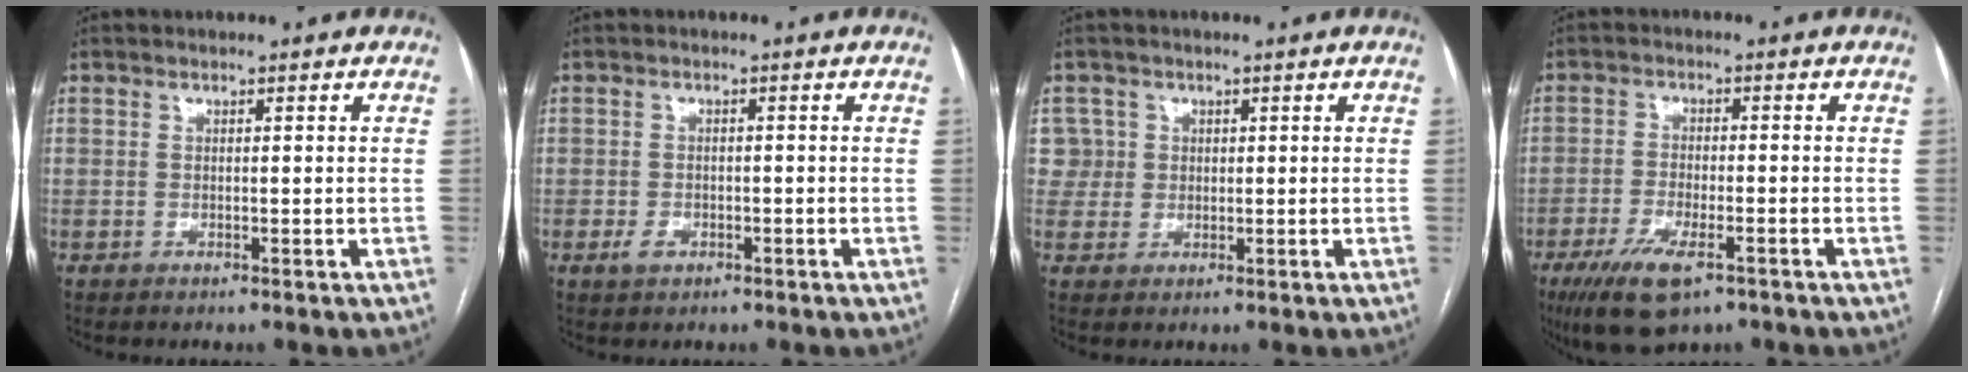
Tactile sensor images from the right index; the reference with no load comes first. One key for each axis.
{"total": 1.9, "fx": -0.9, "fy": 1.3, "fz": 1.0, "tx": -0.012, "ty": 0.004, "tz": -0.009}
{"total": 4.0, "fx": 1.1, "fy": 3.8, "fz": -0.3, "tx": 0.025, "ty": 0.013, "tz": 0.019}
{"total": 8.8, "fx": -5.3, "fy": 2.8, "fz": 6.5, "tx": -0.116, "ty": -0.015, "tz": -0.086}